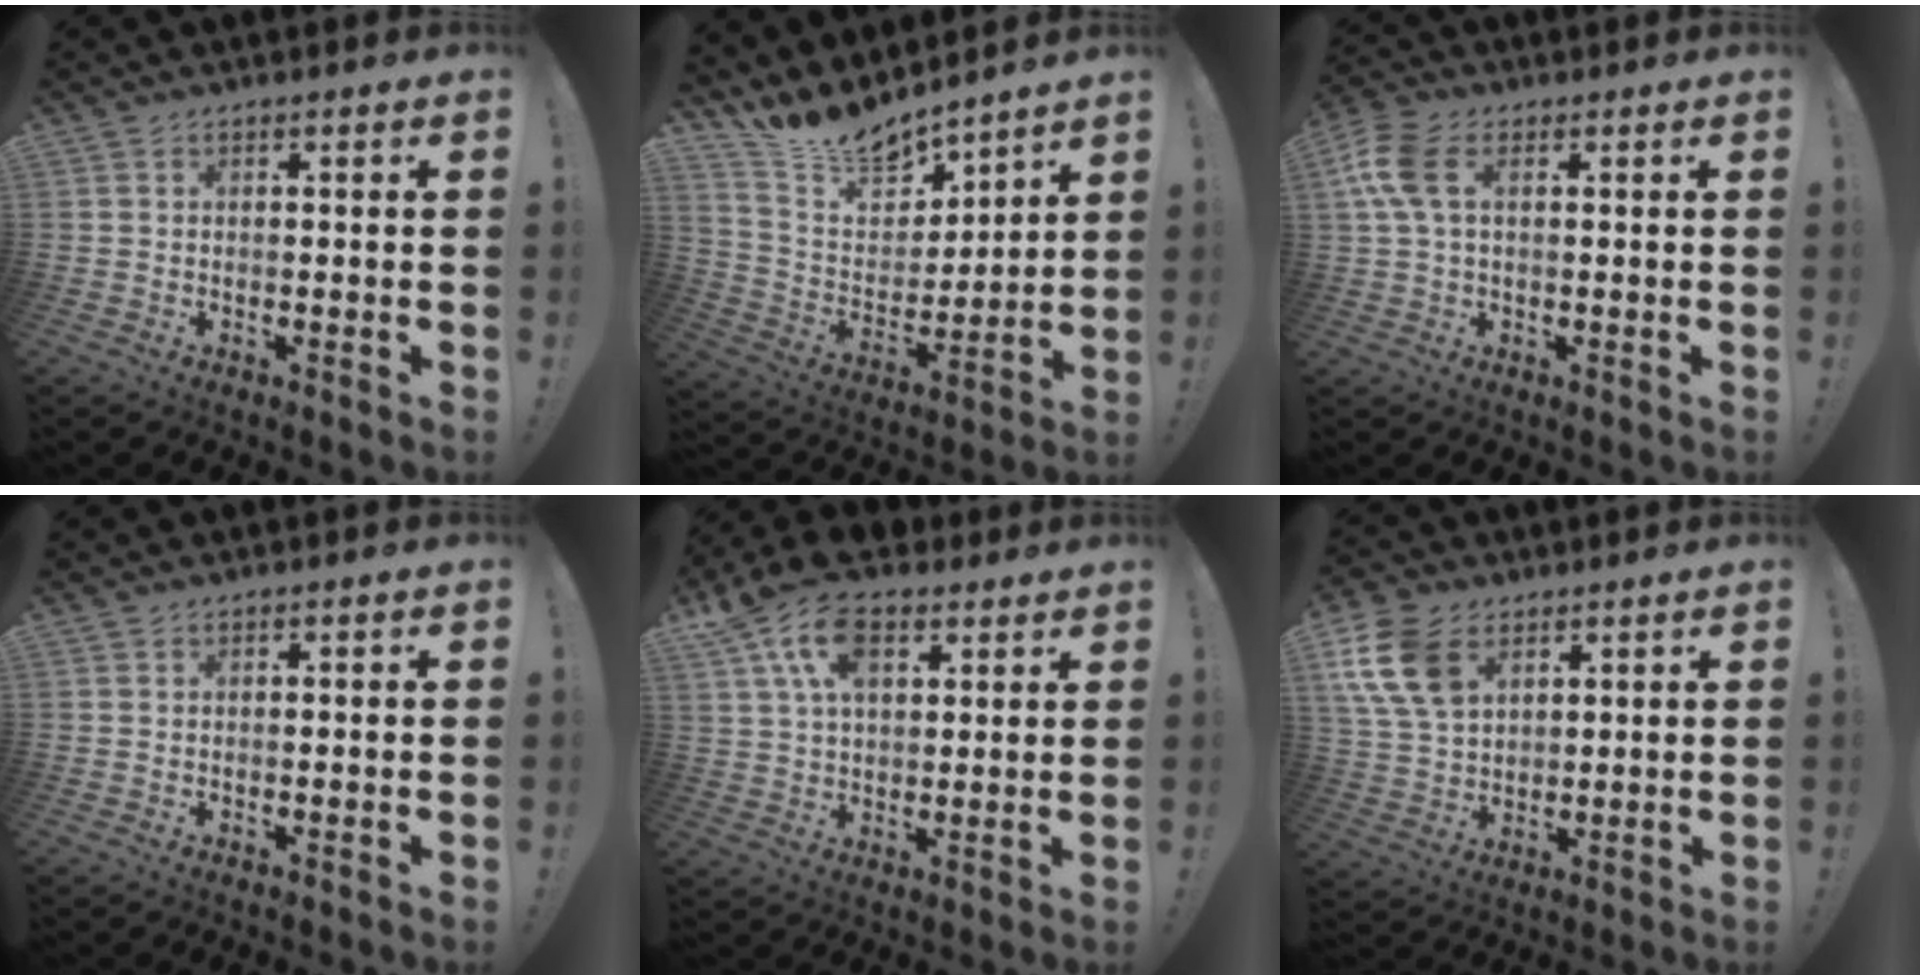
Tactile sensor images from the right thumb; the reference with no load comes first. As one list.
[{"total": 14.3, "force": [13.0, 4.6, 3.8], "torque": [-0.093, -0.104, 0.240]}, {"total": 9.6, "force": [2.5, 5.5, 7.4], "torque": [-0.169, 0.009, 0.049]}, {"total": 0.0}, {"total": 15.3, "force": [8.1, 8.8, 9.6], "torque": [-0.192, -0.030, 0.145]}, {"total": 14.4, "force": [6.6, 9.8, 8.4], "torque": [-0.173, -0.020, 0.130]}]